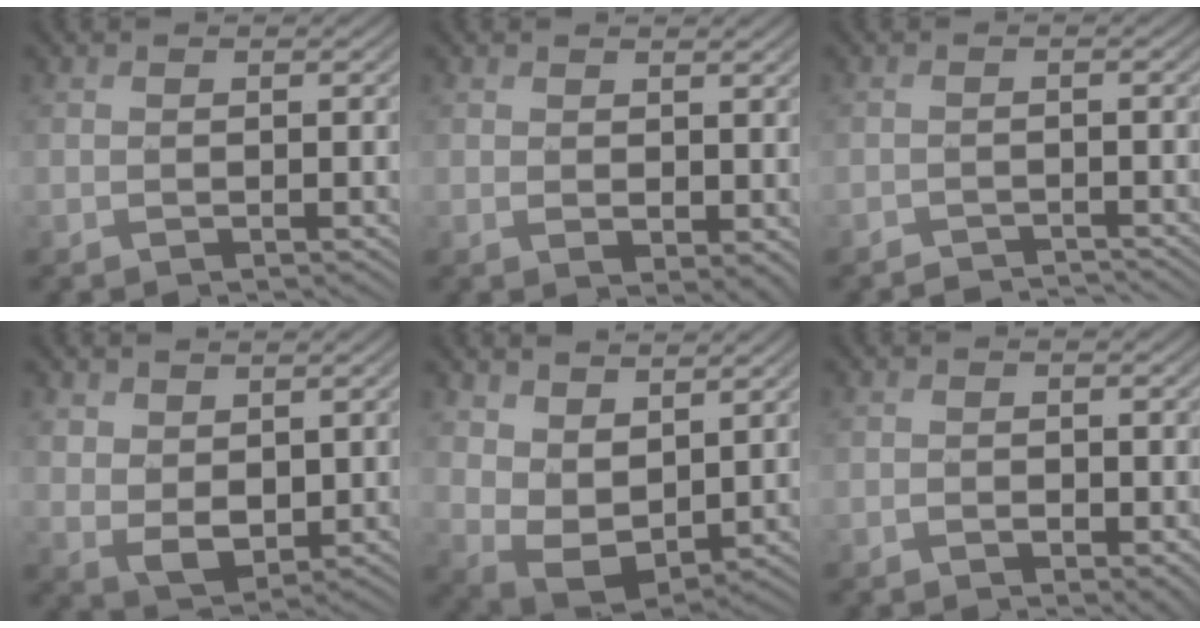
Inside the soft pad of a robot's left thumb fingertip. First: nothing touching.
{"total": 2.5, "force": [1.0, 1.5, 1.7], "torque": [-0.032, -0.007, 0.021]}
{"total": 2.2, "force": [-2.2, 0.1, 0.3], "torque": [-0.002, -0.002, -0.040]}
{"total": 4.9, "force": [2.2, 3.3, 2.9], "torque": [-0.075, -0.011, 0.050]}
{"total": 8.7, "force": [4.2, 5.1, 5.7], "torque": [-0.142, -0.007, 0.086]}
{"total": 1.6, "force": [-0.5, 0.9, 1.1], "torque": [-0.021, -0.006, -0.009]}